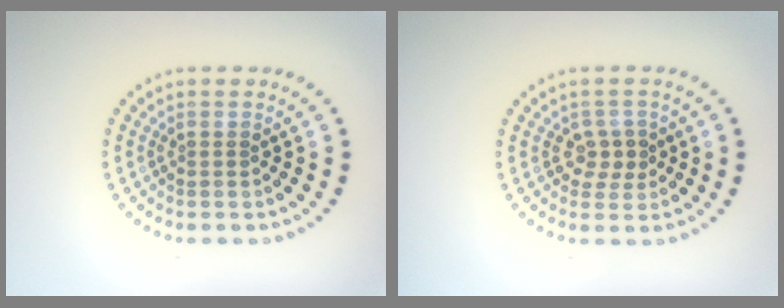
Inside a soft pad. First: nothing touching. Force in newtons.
{"total": 2.1, "press": 1.9, "slide": 0.8}